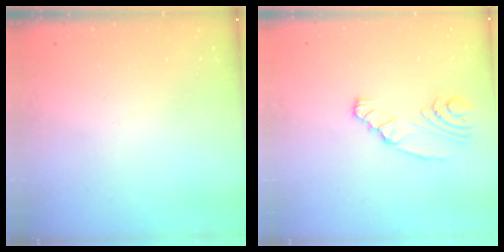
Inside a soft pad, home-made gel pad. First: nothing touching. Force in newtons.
{"total": 4.5, "press": 4.3, "slide": 1.5}